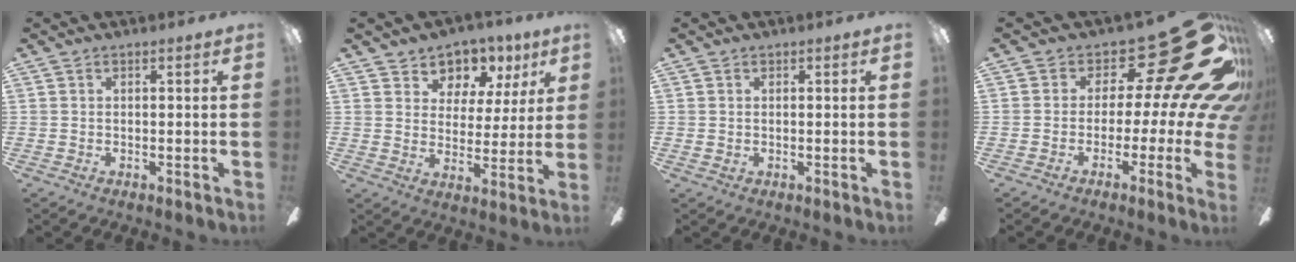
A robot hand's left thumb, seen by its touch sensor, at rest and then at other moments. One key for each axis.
{"total": 7.5, "fx": 5.3, "fy": 5.2, "fz": 1.3, "tx": -0.022, "ty": -0.045, "tz": 0.098}
{"total": 0.6, "fx": 0.2, "fy": 0.5, "fz": 0.1, "tx": -0.003, "ty": 0.003, "tz": 0.004}
{"total": 22.5, "fx": 9.8, "fy": 8.7, "fz": 18.3, "tx": -0.243, "ty": -0.073, "tz": 0.172}